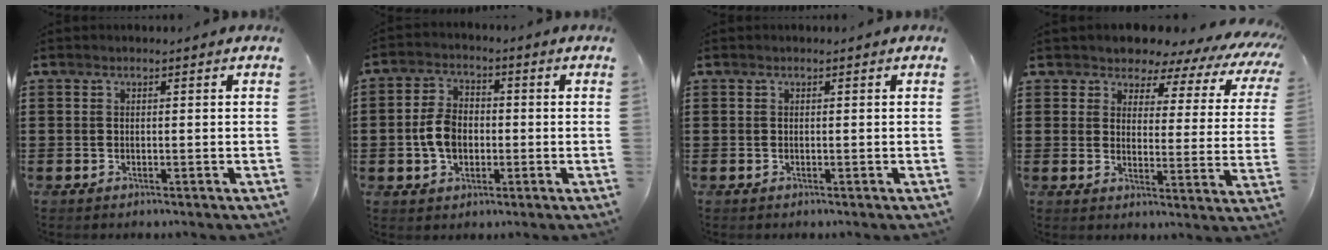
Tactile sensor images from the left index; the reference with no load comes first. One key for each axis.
{"total": 5.9, "fx": -0.9, "fy": 4.1, "fz": 4.1, "tx": -0.101, "ty": 0.003, "tz": -0.022}
{"total": 0.0}
{"total": 4.5, "fx": 3.9, "fy": 1.9, "fz": 1.2, "tx": -0.043, "ty": -0.026, "tz": 0.063}